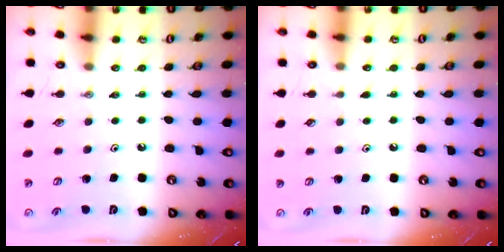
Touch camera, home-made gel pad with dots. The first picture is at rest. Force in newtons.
{"total": 4.6, "press": 4.5, "slide": 0.5}